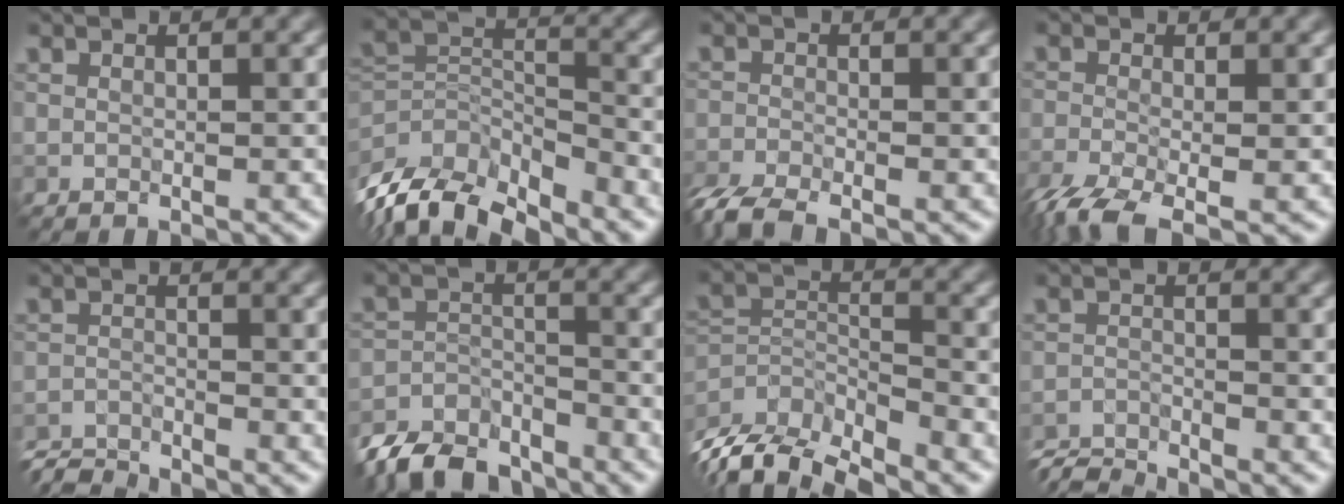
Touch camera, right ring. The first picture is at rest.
{"total": 10.0, "force": [-8.1, 3.9, 4.3], "torque": [-0.095, -0.009, -0.134]}
{"total": 4.2, "force": [-3.8, 0.8, 1.7], "torque": [-0.035, -0.008, -0.071]}
{"total": 5.6, "force": [-4.0, 1.5, 3.6], "torque": [-0.072, -0.011, -0.072]}
{"total": 4.2, "force": [-4.2, 0.2, 0.0], "torque": [0.002, -0.006, -0.078]}
{"total": 7.3, "force": [-6.9, 2.0, 1.2], "torque": [-0.021, -0.007, -0.124]}
{"total": 7.9, "force": [-6.8, 2.2, 3.5], "torque": [-0.070, -0.012, -0.116]}
{"total": 4.8, "force": [-4.8, 0.2, 0.2], "torque": [-0.006, -0.007, -0.088]}